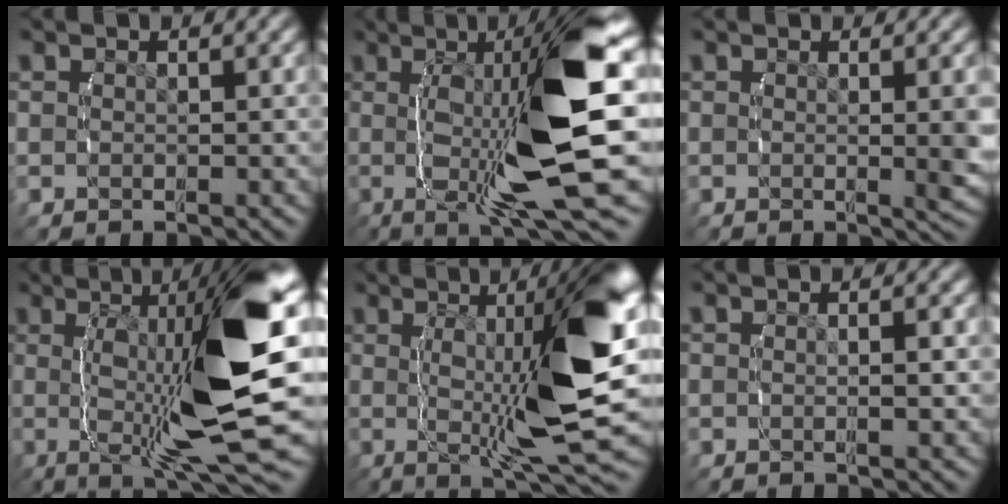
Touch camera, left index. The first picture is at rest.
{"total": 12.7, "force": [0.0, 1.9, 12.5], "torque": [-0.184, 0.006, 0.006]}
{"total": 2.5, "force": [0.1, 0.0, 2.5], "torque": [-0.032, -0.007, 0.002]}
{"total": 14.0, "force": [0.3, 2.6, 13.7], "torque": [-0.193, 0.003, 0.013]}
{"total": 12.7, "force": [1.1, 2.5, 12.4], "torque": [-0.170, 0.002, 0.024]}
{"total": 1.1, "force": [-0.2, -0.1, 1.1], "torque": [-0.022, -0.003, -0.001]}